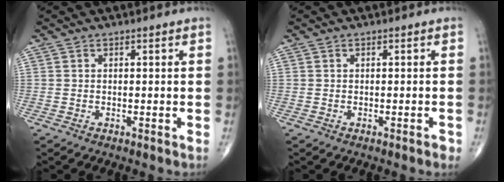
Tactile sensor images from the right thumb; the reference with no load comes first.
{"total": 0.9, "force": [-0.6, 0.2, 0.6], "torque": [-0.006, -0.001, -0.009]}